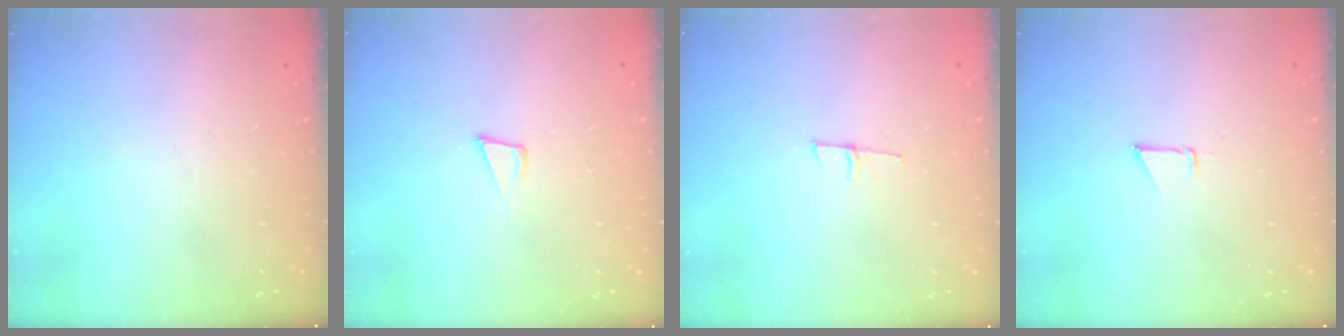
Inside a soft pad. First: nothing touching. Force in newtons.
{"total": 4.6, "press": 3.2, "slide": 3.3}
{"total": 4.4, "press": 4.3, "slide": 1.0}
{"total": 0.9, "press": 0.9, "slide": 0.1}